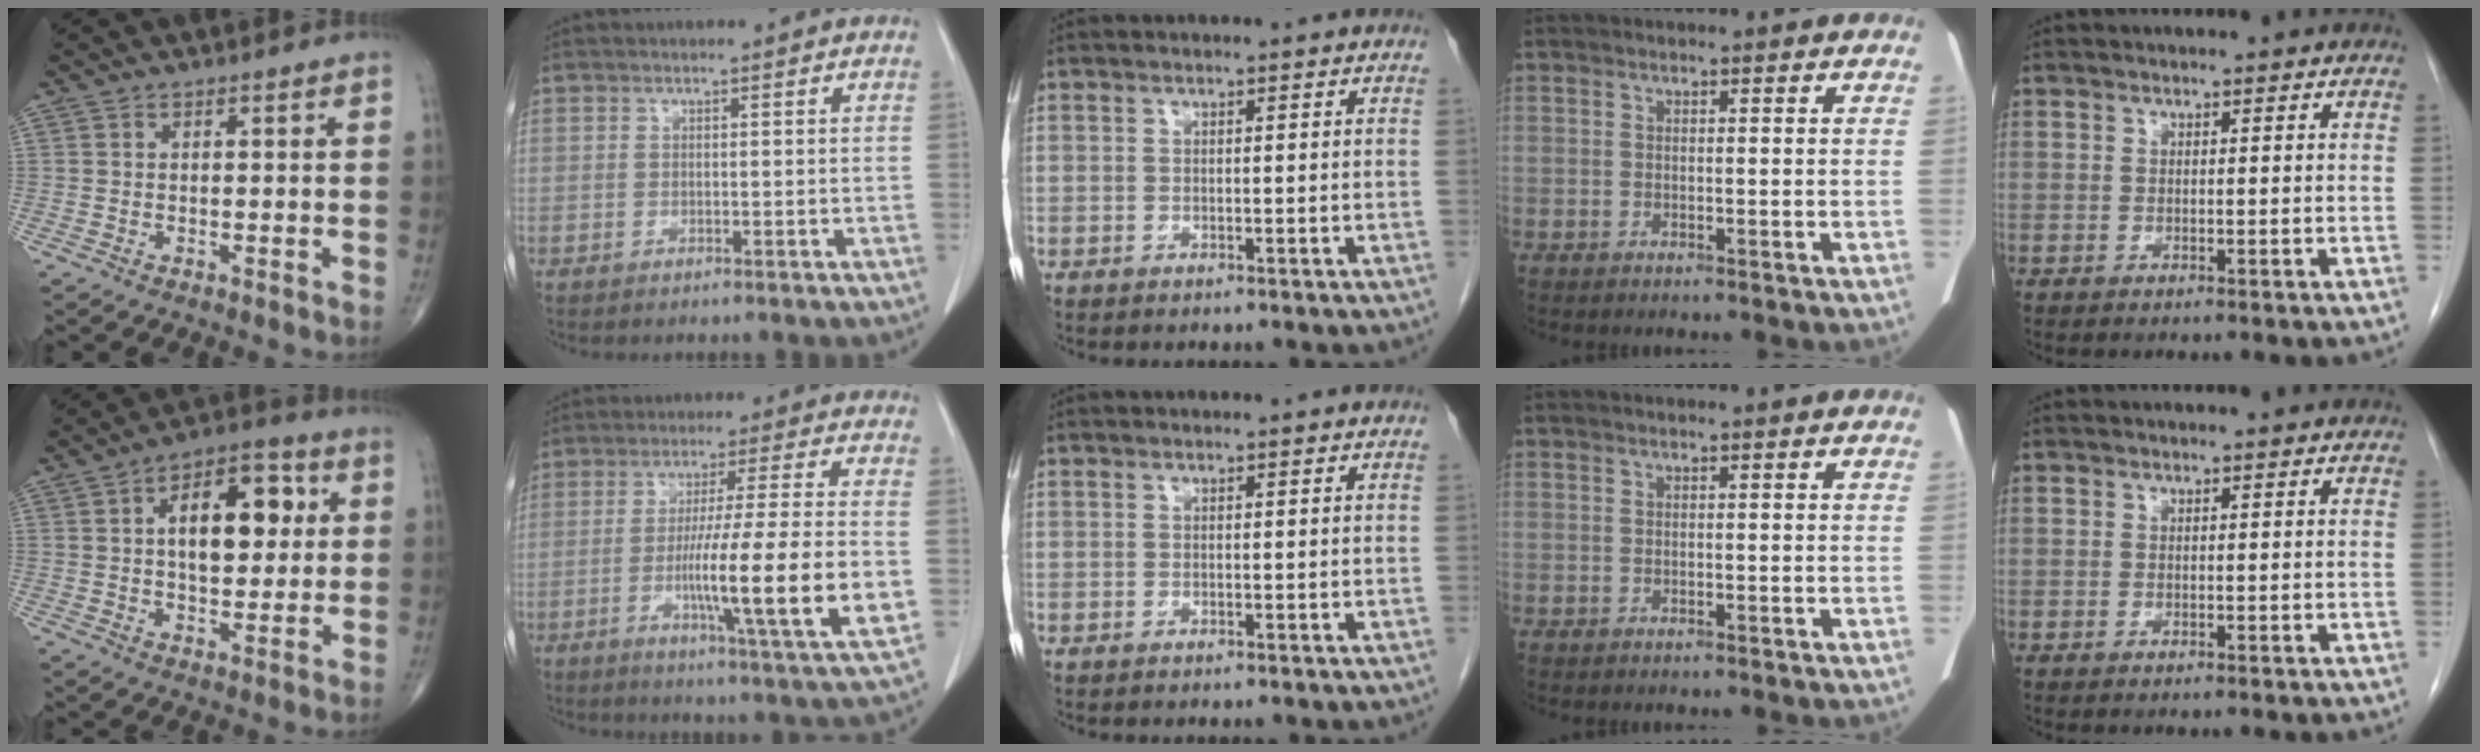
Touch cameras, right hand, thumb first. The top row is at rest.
{"thumb": {"total": 14.4, "force": [3.0, 7.7, 11.9], "torque": [-0.147, 0.009, 0.040]}, "index": {"total": 16.6, "force": [-3.3, -0.6, 16.3], "torque": [-0.264, -0.017, -0.058]}}